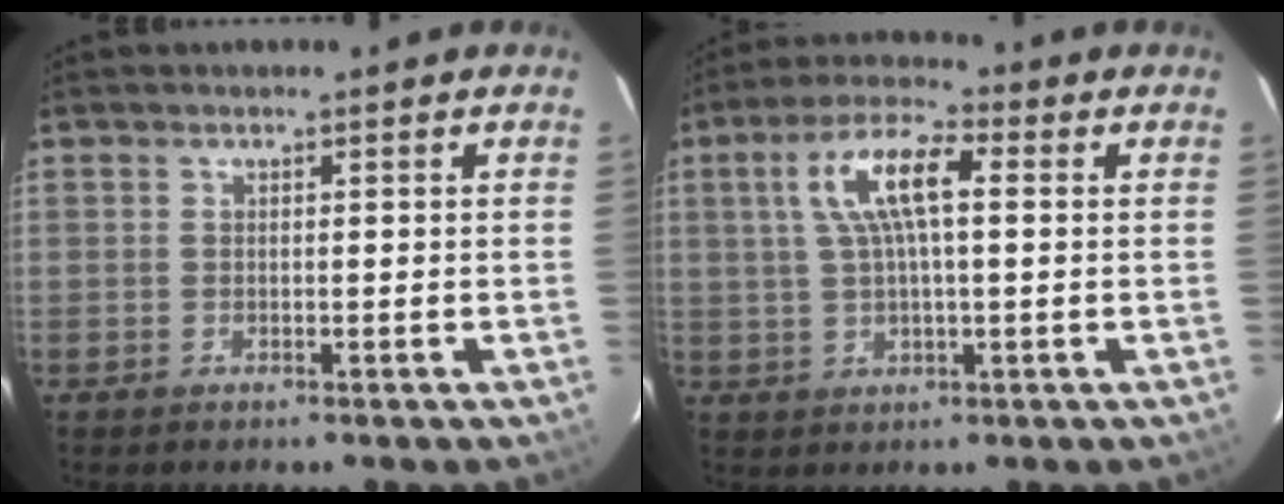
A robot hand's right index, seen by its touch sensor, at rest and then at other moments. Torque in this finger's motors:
{"motor_torque": [0.40, 0.00, 0.51, 0.15]}